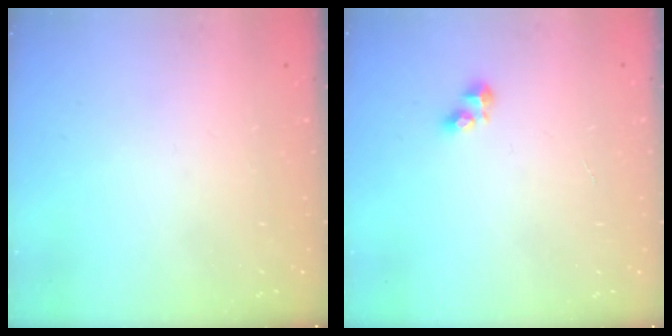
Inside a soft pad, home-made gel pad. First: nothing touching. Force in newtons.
{"total": 3.7, "press": 3.7, "slide": 0.5}